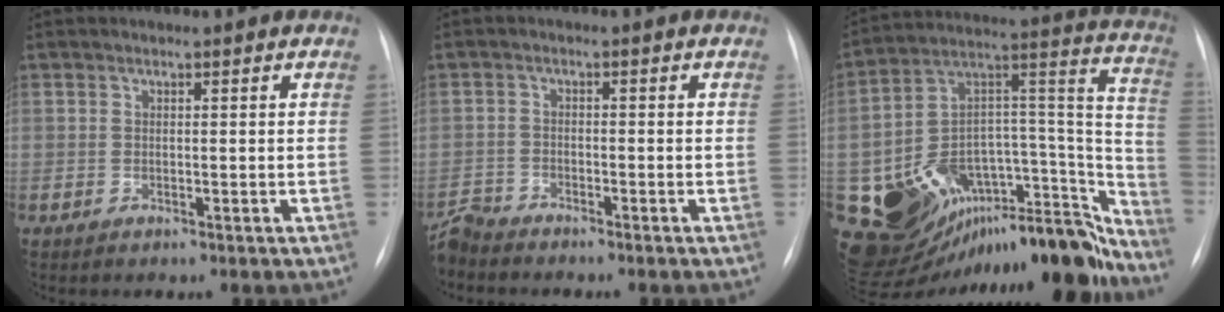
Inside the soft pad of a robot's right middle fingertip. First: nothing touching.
{"total": 3.3, "force": [-3.3, 0.1, -0.2], "torque": [0.006, -0.016, -0.063]}
{"total": 30.7, "force": [-23.4, 12.1, 15.7], "torque": [-0.187, 0.052, -0.331]}